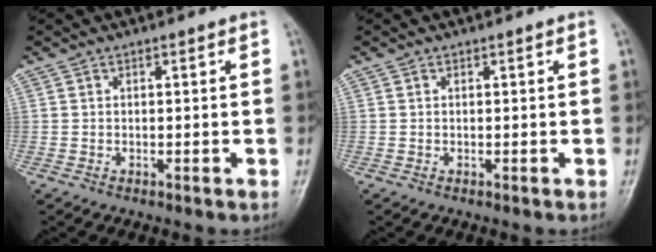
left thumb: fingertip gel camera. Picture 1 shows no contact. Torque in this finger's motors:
{"motor_torque": [0.00, 0.00, 0.00, 0.00, 0.00]}